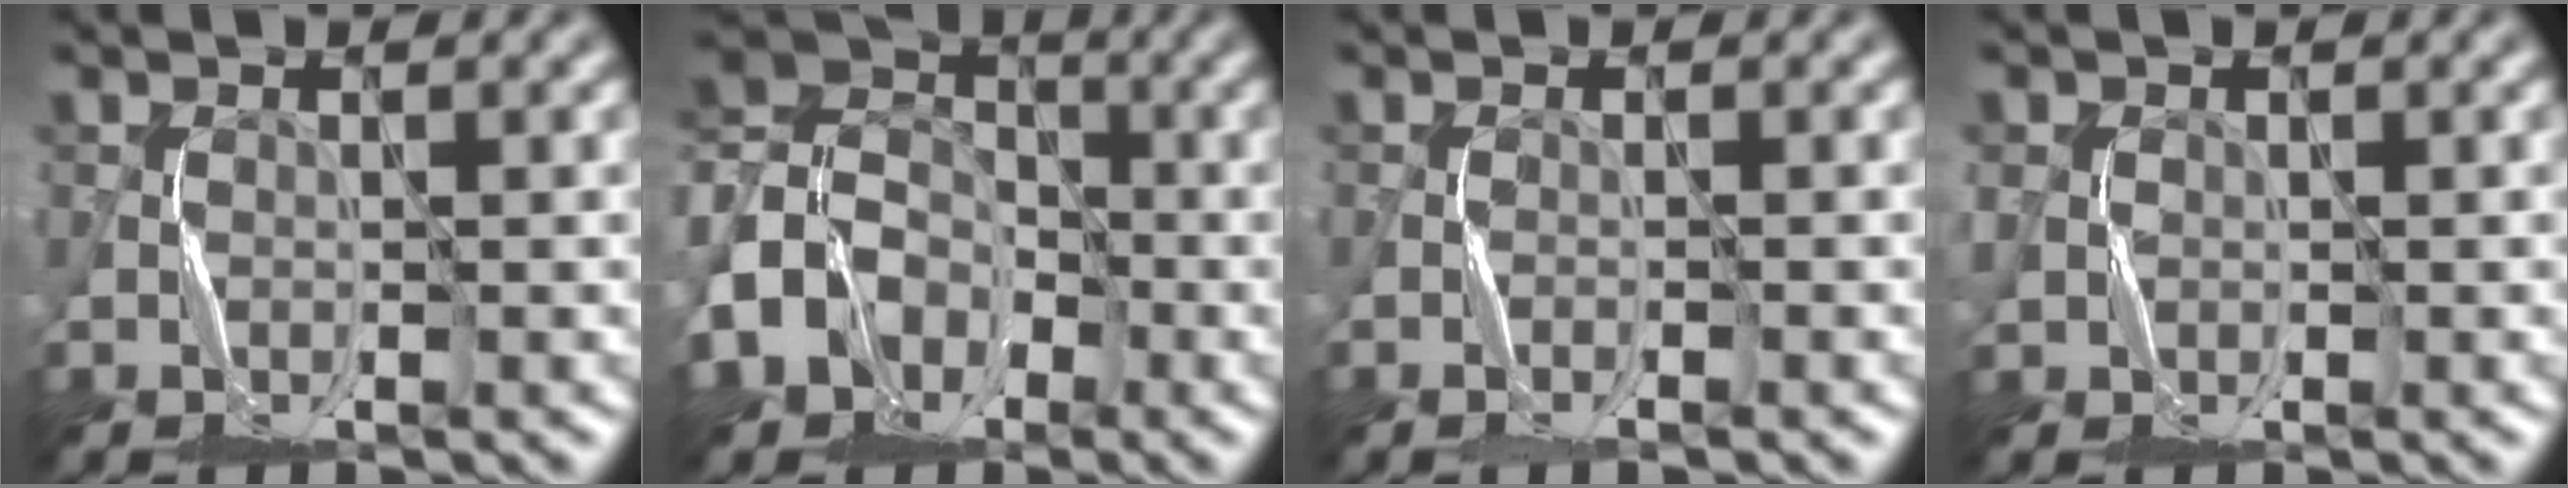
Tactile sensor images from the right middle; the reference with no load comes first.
{"total": 9.2, "force": [-3.9, 7.6, 3.6], "torque": [-0.082, -0.005, -0.104]}
{"total": 0.8, "force": [-0.7, 0.0, 0.5], "torque": [-0.009, 0.003, -0.013]}
{"total": 1.4, "force": [0.2, 1.4, 0.3], "torque": [-0.010, 0.001, 0.002]}